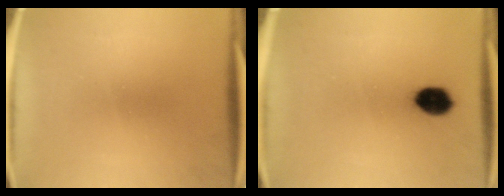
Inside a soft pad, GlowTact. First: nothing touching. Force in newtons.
{"total": 6.1}